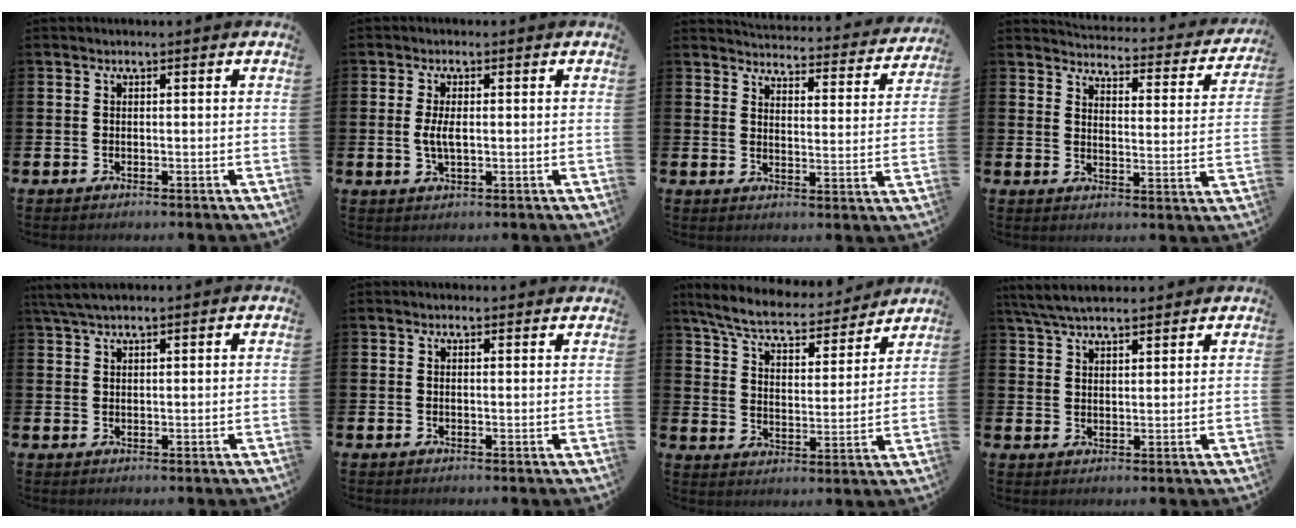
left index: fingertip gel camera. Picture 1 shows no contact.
{"total": 3.1, "force": [0.1, 1.3, 2.8], "torque": [-0.056, -0.001, -0.003]}
{"total": 4.0, "force": [4.0, 0.6, 0.4], "torque": [-0.017, -0.039, 0.064]}
{"total": 3.4, "force": [3.3, 0.6, 0.6], "torque": [-0.020, -0.036, 0.048]}
{"total": 3.2, "force": [2.7, 0.7, 1.6], "torque": [-0.037, 0.002, 0.051]}
{"total": 0.9, "force": [0.9, 0.1, 0.0], "torque": [0.013, -0.004, 0.013]}
{"total": 7.4, "force": [6.8, 1.2, 2.7], "torque": [-0.083, -0.047, 0.115]}
{"total": 5.2, "force": [4.8, 0.9, 1.6], "torque": [-0.044, -0.016, 0.089]}